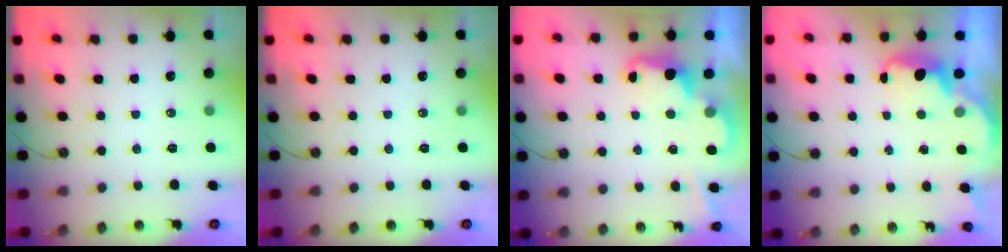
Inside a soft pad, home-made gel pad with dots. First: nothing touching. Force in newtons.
{"total": 0.0}
{"total": 2.4, "press": 2.4, "slide": 0.6}
{"total": 3.0, "press": 2.9, "slide": 0.7}